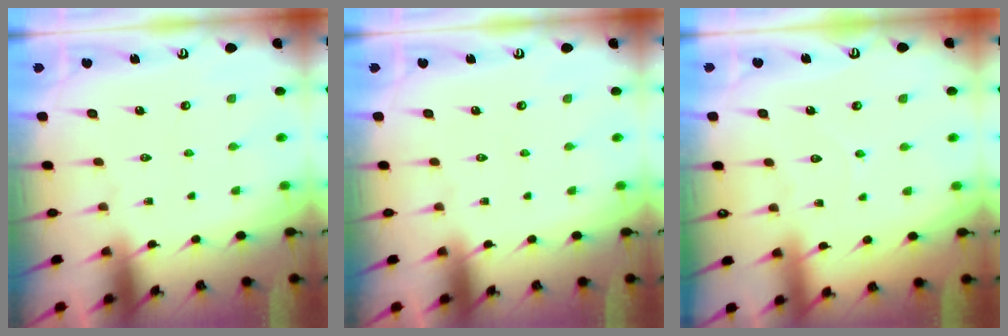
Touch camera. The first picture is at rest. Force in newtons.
{"total": 0.0}
{"total": 3.0, "press": 3.0, "slide": 0.3}